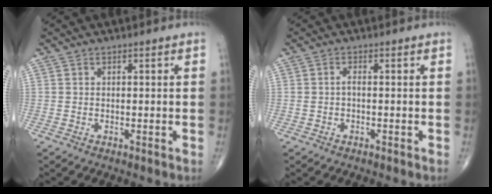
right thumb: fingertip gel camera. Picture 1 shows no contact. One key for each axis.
{"total": 1.0, "fx": -0.1, "fy": 0.4, "fz": 0.9, "tx": -0.016, "ty": 0.003, "tz": -0.003}